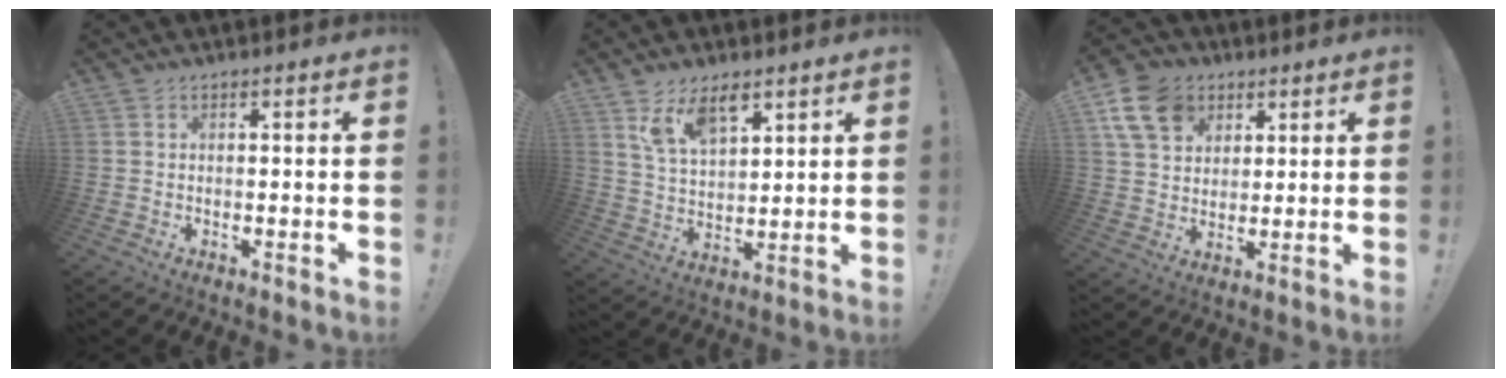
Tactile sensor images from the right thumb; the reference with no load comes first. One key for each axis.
{"total": 9.3, "fx": 6.7, "fy": 4.1, "fz": 4.9, "tx": -0.092, "ty": -0.033, "tz": 0.126}
{"total": 12.7, "fx": 5.6, "fy": 9.6, "fz": 6.1, "tx": -0.106, "ty": -0.013, "tz": 0.115}